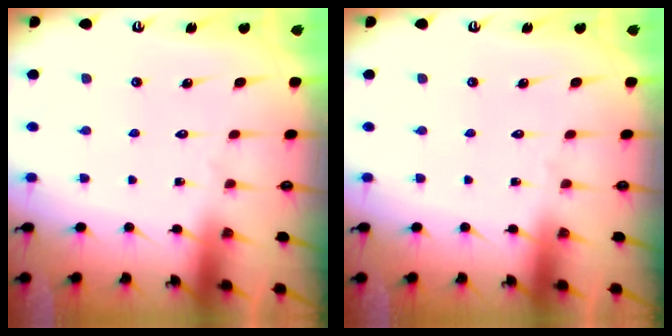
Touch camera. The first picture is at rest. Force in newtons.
{"total": 0.0}